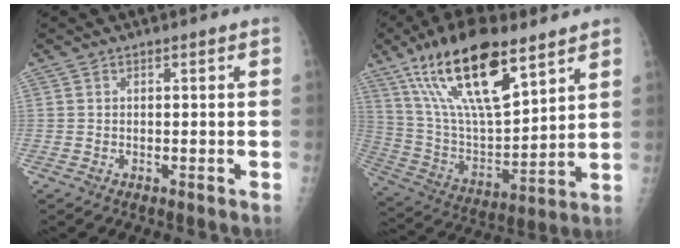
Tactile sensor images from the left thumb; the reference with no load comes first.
{"total": 22.8, "force": [13.3, 8.4, 16.4], "torque": [-0.283, -0.047, 0.249]}